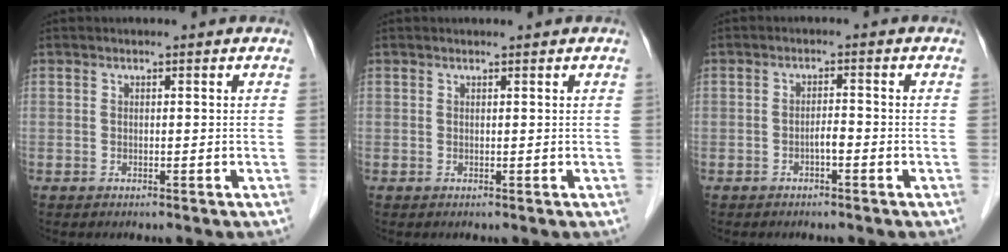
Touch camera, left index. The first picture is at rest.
{"total": 0.7, "force": [0.7, 0.0, 0.1], "torque": [-0.006, 0.005, 0.012]}
{"total": 1.6, "force": [-1.0, 0.3, 1.2], "torque": [-0.020, -0.001, -0.018]}